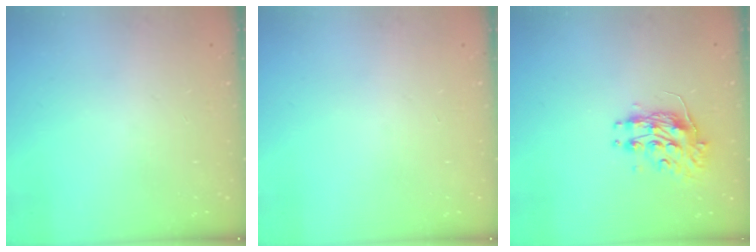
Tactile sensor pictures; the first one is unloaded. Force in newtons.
{"total": 0.0}
{"total": 10.0, "press": 10.0, "slide": 0.0}